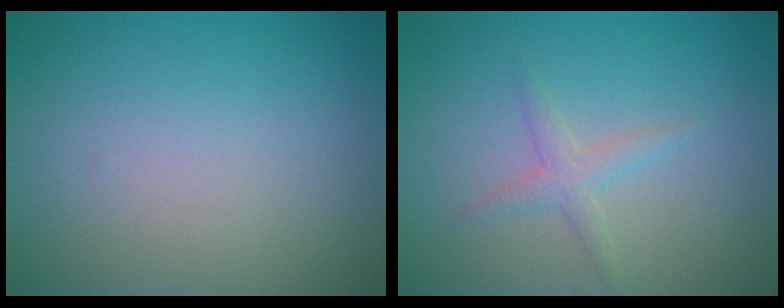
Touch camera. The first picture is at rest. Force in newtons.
{"total": 1.6, "press": 1.6, "slide": 0.0}